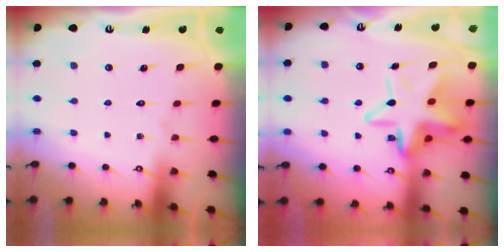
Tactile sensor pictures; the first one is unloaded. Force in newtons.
{"total": 15.6, "press": 15.4, "slide": 2.6}